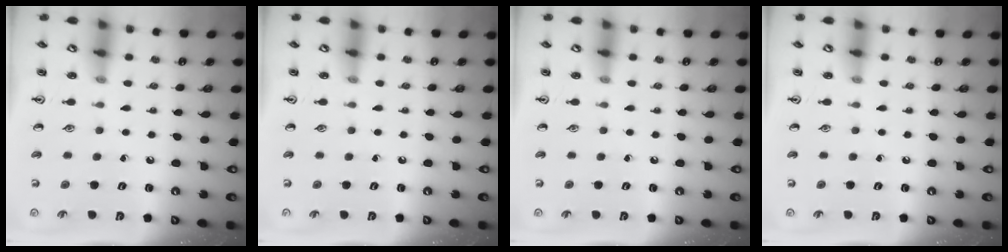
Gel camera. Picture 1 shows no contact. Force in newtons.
{"total": 0.0}
{"total": 0.0}
{"total": 0.0}